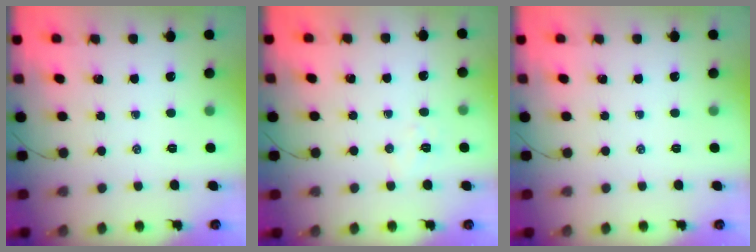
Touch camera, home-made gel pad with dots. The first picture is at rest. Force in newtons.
{"total": 4.5, "press": 4.4, "slide": 0.9}
{"total": 0.0}